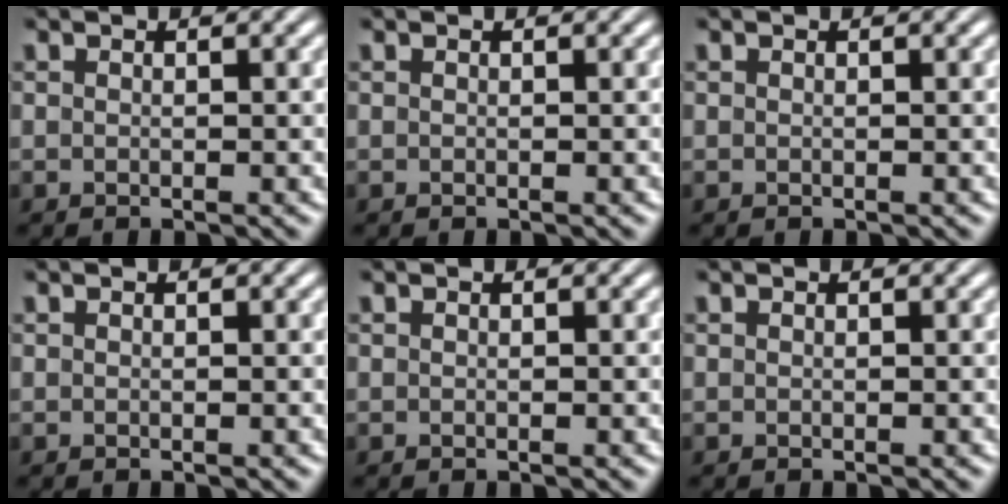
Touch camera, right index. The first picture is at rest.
{"total": 0.0}
{"total": 0.0}
{"total": 0.0}
{"total": 0.0}
{"total": 0.0}